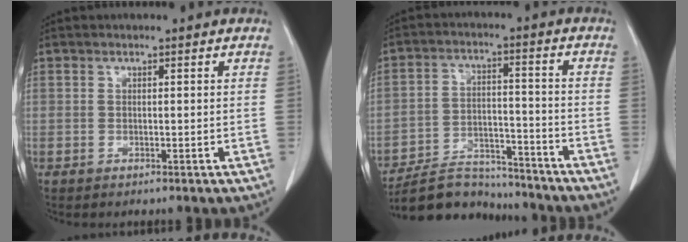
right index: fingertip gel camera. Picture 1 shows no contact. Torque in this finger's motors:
{"motor_torque": [-0.42, -0.61, -0.35, -0.11]}